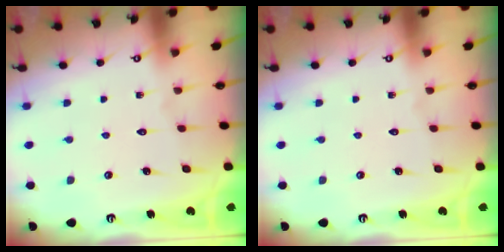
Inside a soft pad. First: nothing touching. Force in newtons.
{"total": 0.0}